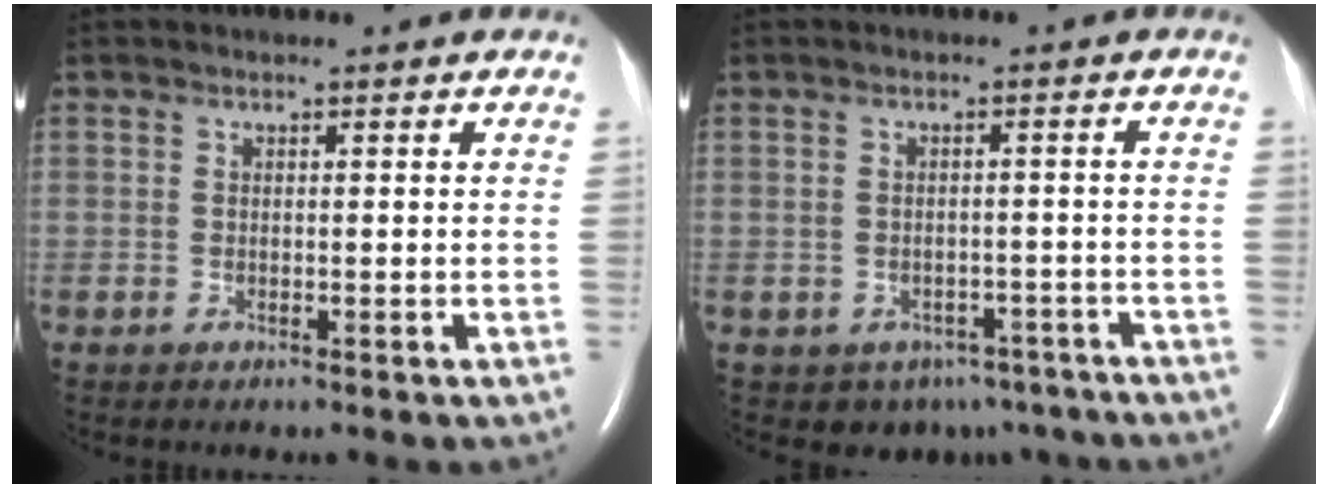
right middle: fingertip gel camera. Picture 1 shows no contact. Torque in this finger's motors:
{"motor_torque": [-0.24, -0.18, 0.04, 0.01]}